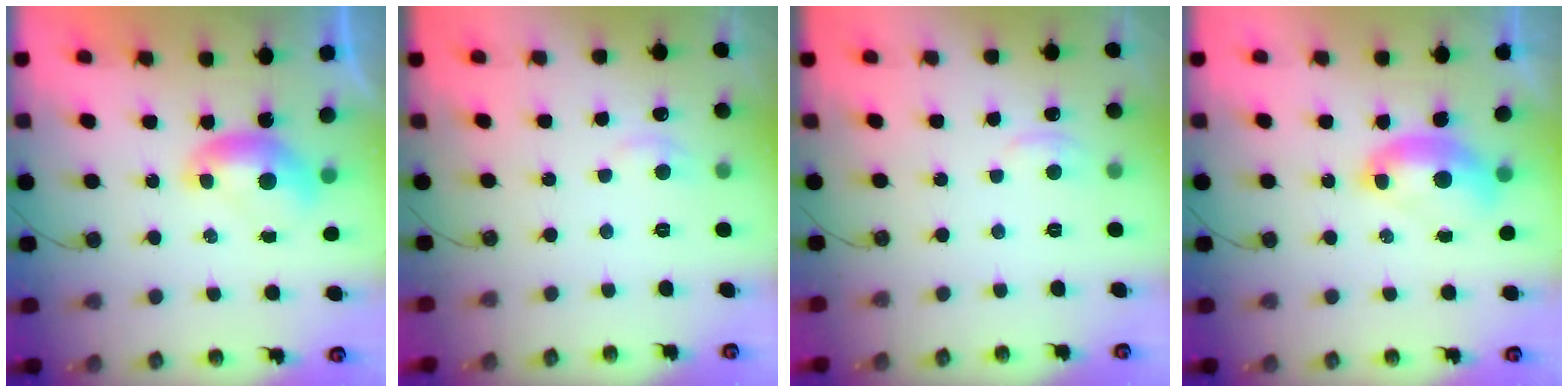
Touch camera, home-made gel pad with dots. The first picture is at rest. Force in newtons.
{"total": 1.7, "press": 1.5, "slide": 0.7}
{"total": 2.3, "press": 2.3, "slide": 0.6}
{"total": 2.6, "press": 2.6, "slide": 0.5}